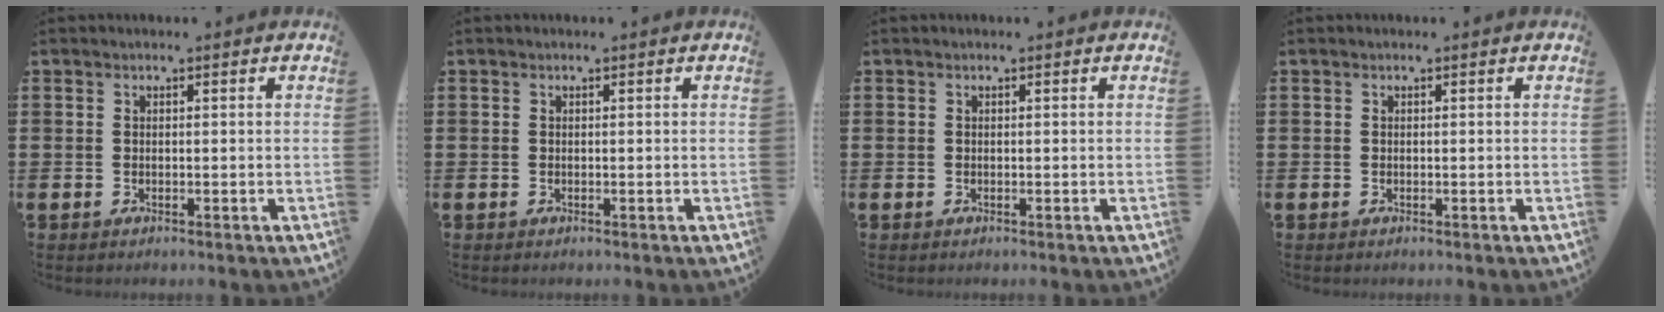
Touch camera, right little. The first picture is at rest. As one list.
[{"total": 0.0}, {"total": 0.0}, {"total": 0.0}]